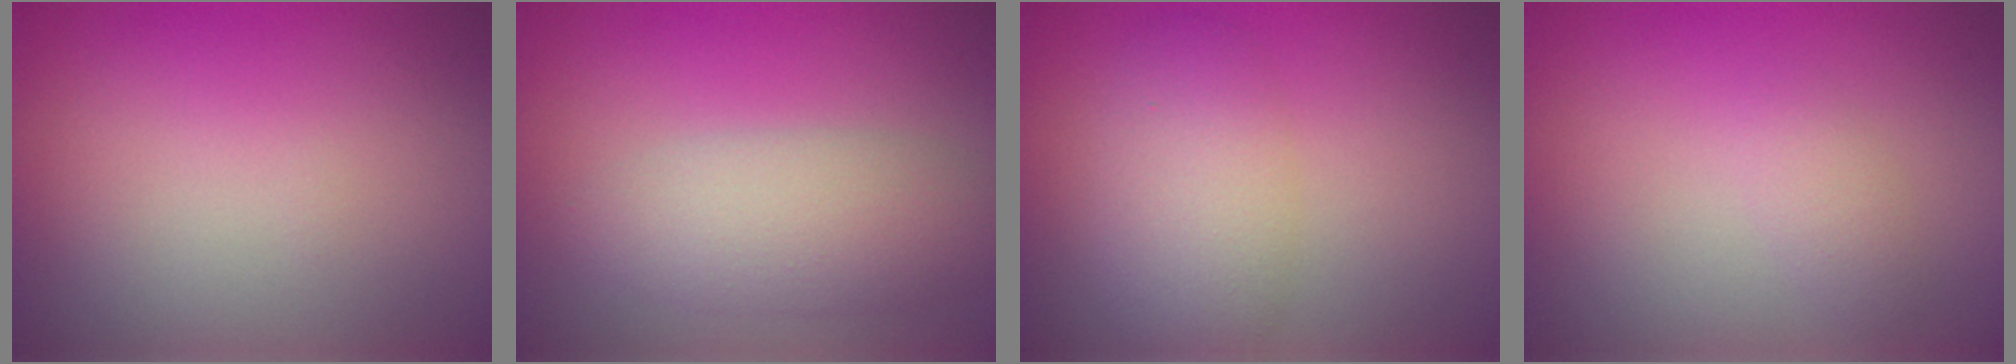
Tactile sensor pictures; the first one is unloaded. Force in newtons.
{"total": 4.6, "press": 4.6, "slide": 0.1}
{"total": 4.3, "press": 4.3, "slide": 0.2}
{"total": 1.3, "press": 1.3, "slide": 0.0}